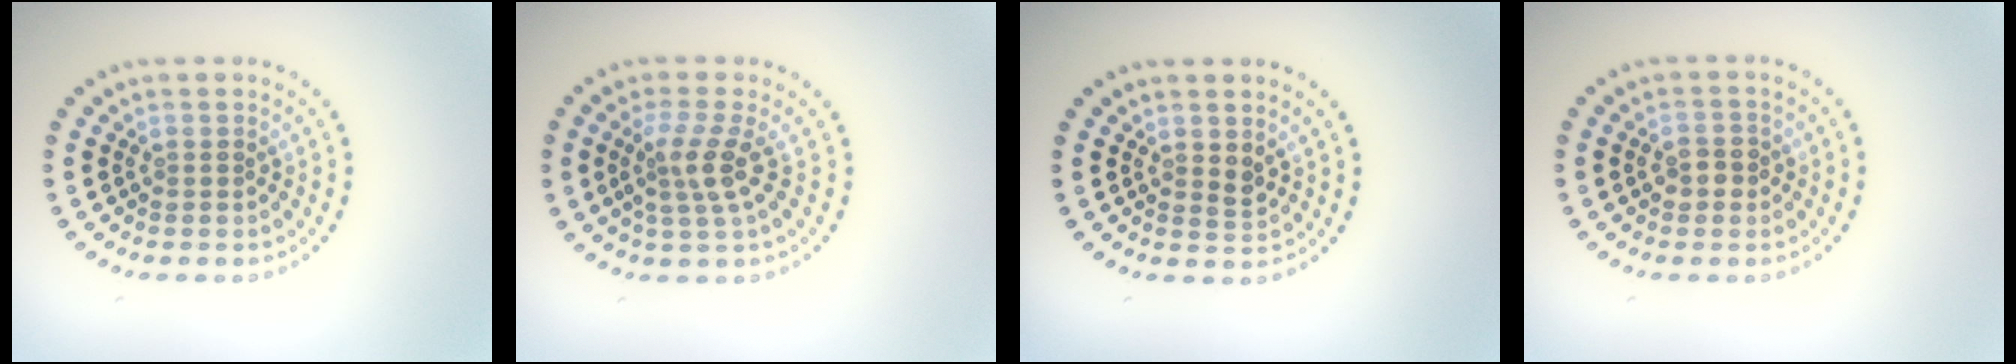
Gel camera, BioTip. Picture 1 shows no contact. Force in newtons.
{"total": 2.8, "press": 2.1, "slide": 1.8}
{"total": 1.1, "press": 1.0, "slide": 0.5}
{"total": 1.7, "press": 1.7, "slide": 0.2}